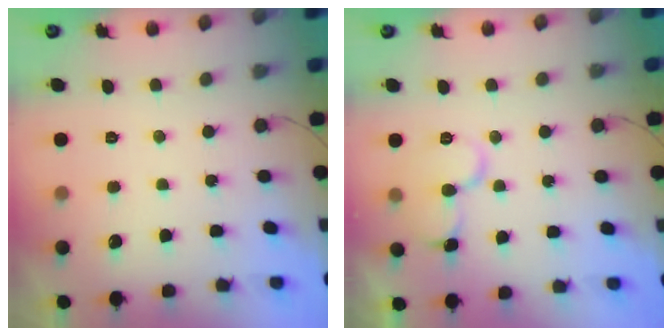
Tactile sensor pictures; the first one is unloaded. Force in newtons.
{"total": 11.3, "press": 11.3, "slide": 1.1}